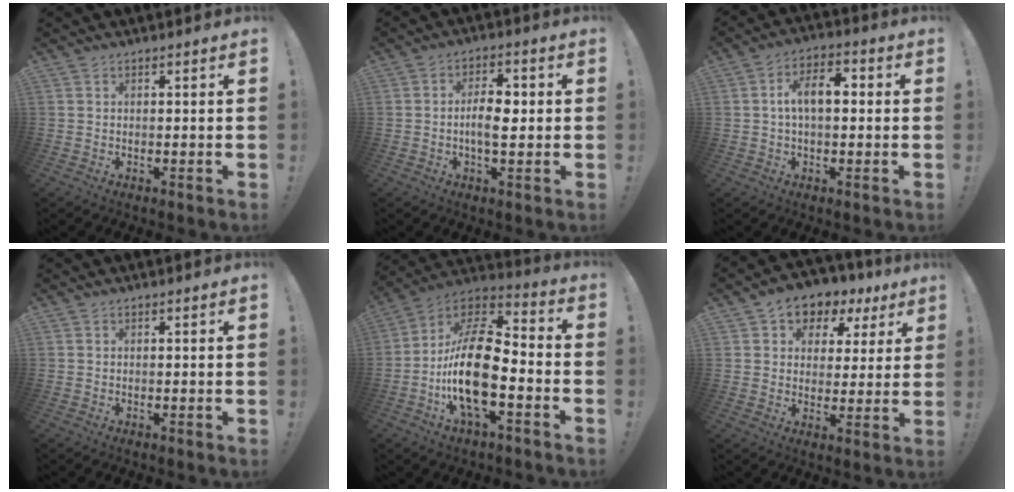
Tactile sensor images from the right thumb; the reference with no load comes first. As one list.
[{"total": 7.7, "force": [-0.7, 3.8, 6.7], "torque": [-0.108, 0.006, -0.017]}, {"total": 9.0, "force": [0.4, 4.7, 7.7], "torque": [-0.134, 0.014, 0.007]}, {"total": 0.0}, {"total": 22.0, "force": [-5.3, 9.8, 19.0], "torque": [-0.371, 0.025, -0.089]}, {"total": 7.3, "force": [3.5, 6.0, 2.4], "torque": [-0.036, -0.023, 0.070]}]